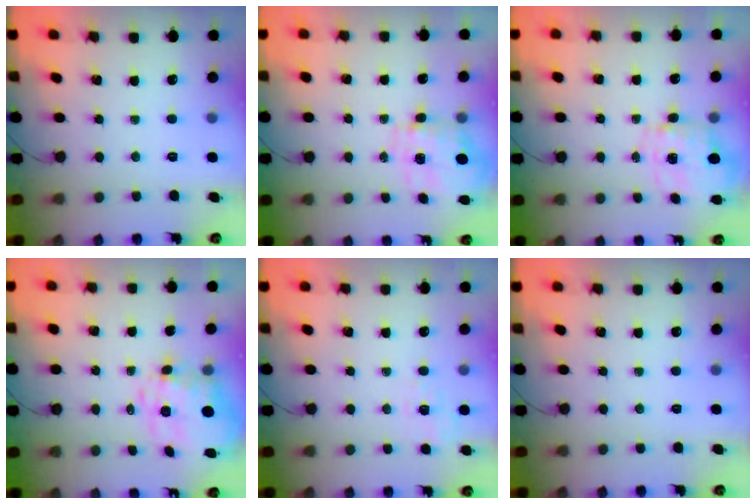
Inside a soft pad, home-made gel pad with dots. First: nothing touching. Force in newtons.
{"total": 3.5, "press": 3.3, "slide": 1.1}
{"total": 2.5, "press": 2.3, "slide": 1.0}
{"total": 12.9, "press": 12.5, "slide": 3.3}
{"total": 1.6, "press": 0.2, "slide": 1.6}
{"total": 0.0}